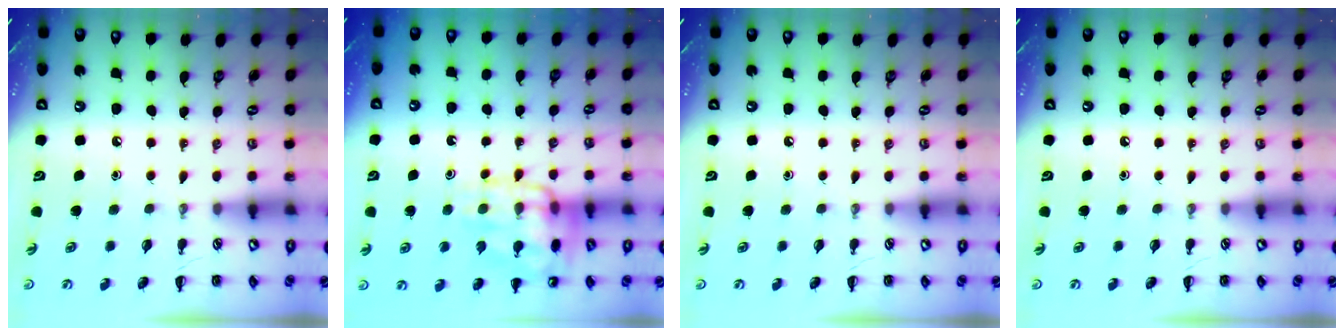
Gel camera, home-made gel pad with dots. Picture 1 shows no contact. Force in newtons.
{"total": 14.0, "press": 13.9, "slide": 1.2}
{"total": 0.0}
{"total": 0.0}